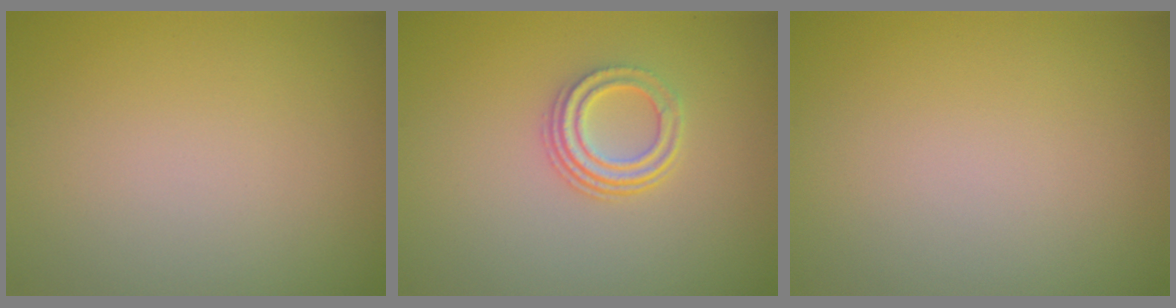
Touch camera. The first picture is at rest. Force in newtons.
{"total": 3.0, "press": 2.2, "slide": 2.0}
{"total": 0.0}